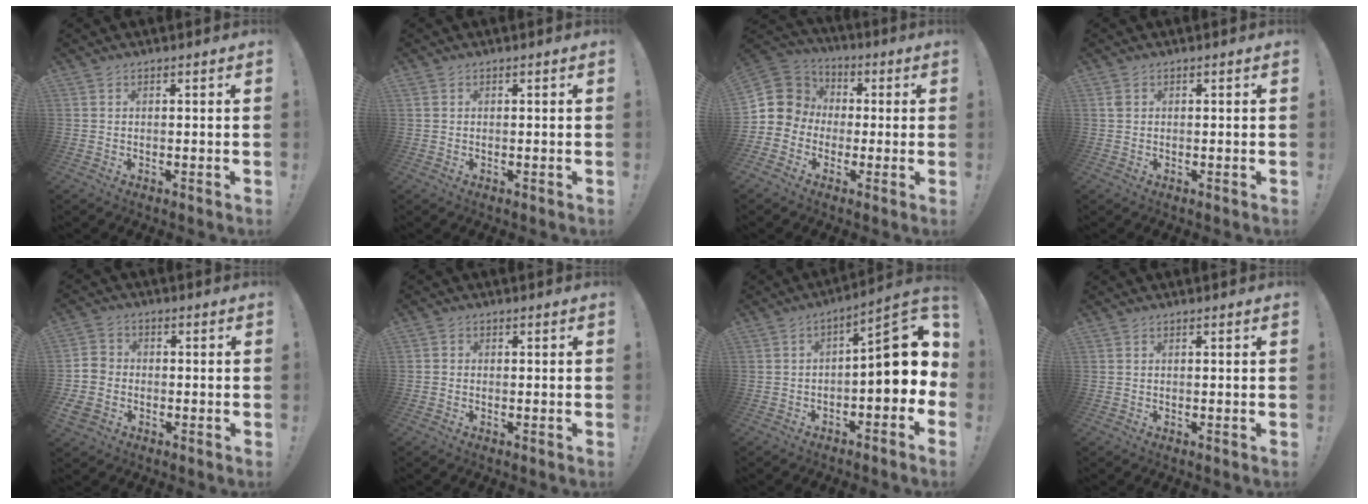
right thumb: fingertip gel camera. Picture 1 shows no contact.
{"total": 0.0}
{"total": 9.3, "force": [0.1, 9.0, 2.4], "torque": [-0.040, 0.003, 0.010]}
{"total": 1.0, "force": [0.3, 0.7, 0.5], "torque": [-0.011, 0.003, 0.006]}
{"total": 6.5, "force": [-3.1, 5.1, 2.5], "torque": [-0.046, 0.020, -0.058]}
{"total": 0.9, "force": [-0.5, 0.7, 0.4], "torque": [-0.006, 0.003, -0.009]}
{"total": 12.3, "force": [-0.2, 4.4, 11.5], "torque": [-0.155, 0.004, -0.006]}
{"total": 0.0}